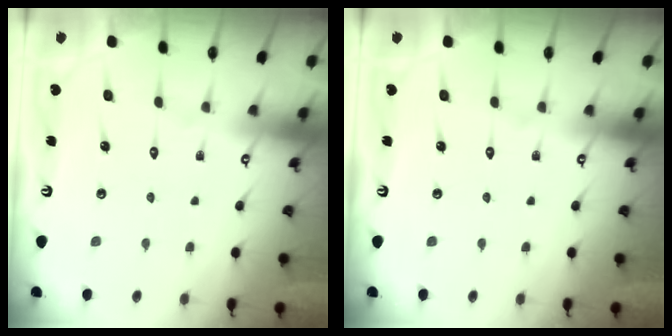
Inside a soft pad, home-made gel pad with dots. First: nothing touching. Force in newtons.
{"total": 0.0}